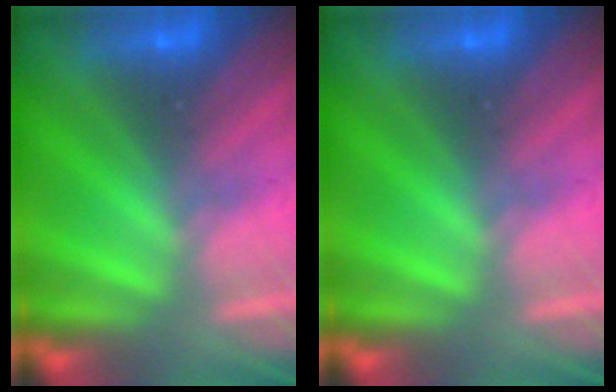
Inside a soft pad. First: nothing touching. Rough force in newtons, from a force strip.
{"total": 0.0}